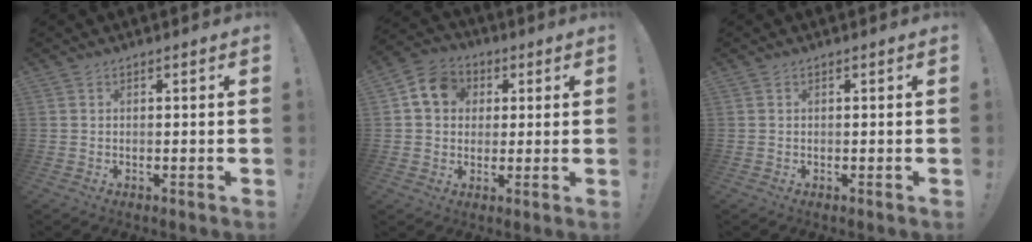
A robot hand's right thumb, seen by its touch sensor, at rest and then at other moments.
{"total": 10.4, "force": [3.1, 8.7, 4.7], "torque": [-0.065, 0.000, 0.063]}
{"total": 0.0}